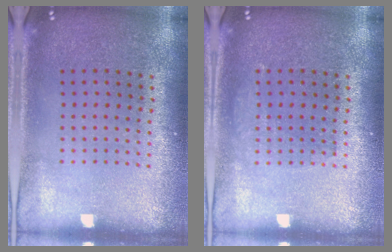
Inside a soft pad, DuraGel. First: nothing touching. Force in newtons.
{"total": 0.9, "press": 0.9, "slide": 0.2}